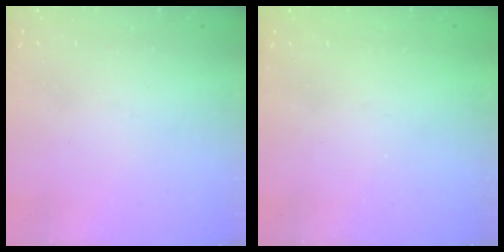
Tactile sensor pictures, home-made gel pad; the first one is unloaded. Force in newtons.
{"total": 0.9, "press": 0.9, "slide": 0.3}